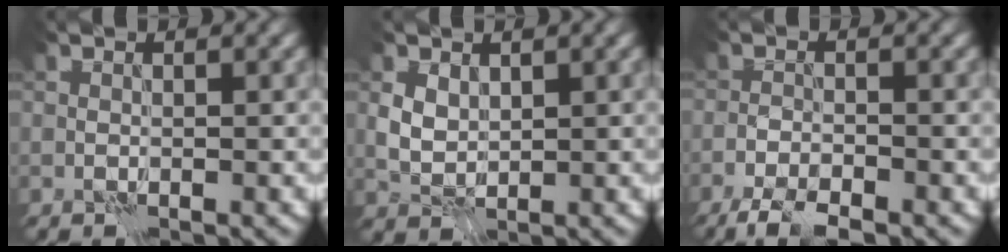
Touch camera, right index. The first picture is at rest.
{"total": 2.2, "force": [0.9, 1.5, 1.3], "torque": [-0.033, -0.002, 0.023]}
{"total": 3.6, "force": [-3.0, 0.7, 1.9], "torque": [-0.035, -0.007, -0.060]}